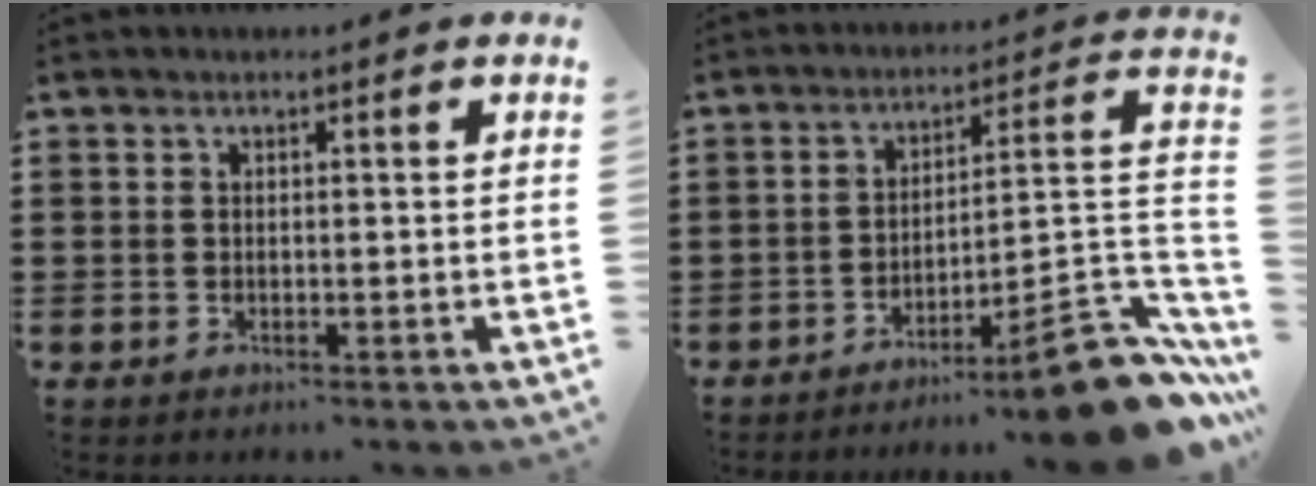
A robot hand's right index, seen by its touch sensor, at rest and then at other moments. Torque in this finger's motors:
{"motor_torque": [1.15, -0.99, 0.09, -0.05]}